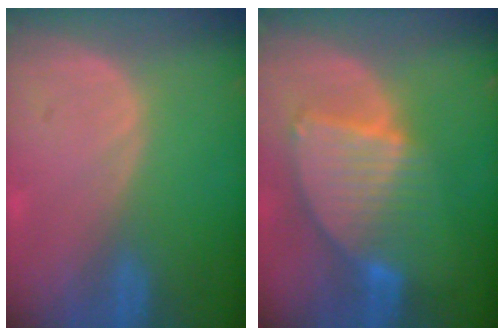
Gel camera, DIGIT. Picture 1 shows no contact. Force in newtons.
{"total": 8.6, "press": 7.5, "slide": 4.2}